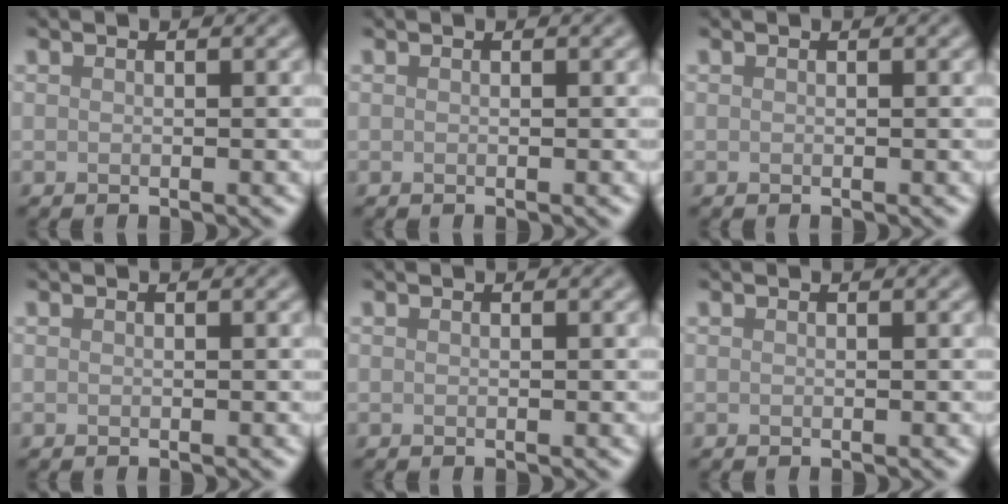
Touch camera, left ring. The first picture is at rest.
{"total": 0.0}
{"total": 0.0}
{"total": 0.0}
{"total": 0.0}
{"total": 0.0}